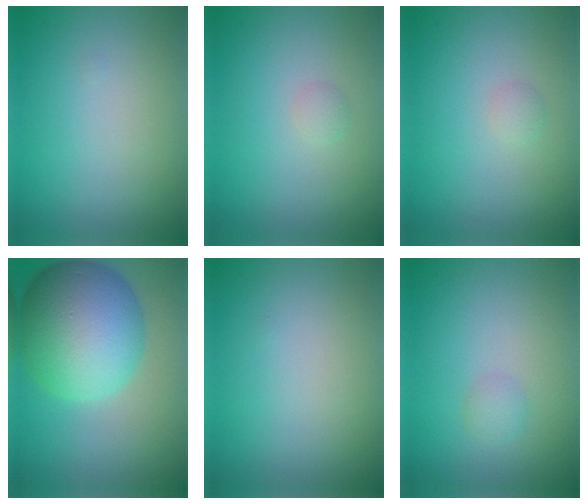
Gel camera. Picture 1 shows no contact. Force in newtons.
{"total": 0.6, "press": 0.6, "slide": 0.1}
{"total": 0.6, "press": 0.6, "slide": 0.1}
{"total": 12.2, "press": 12.2, "slide": 0.2}
{"total": 0.0}
{"total": 1.0, "press": 1.0, "slide": 0.1}